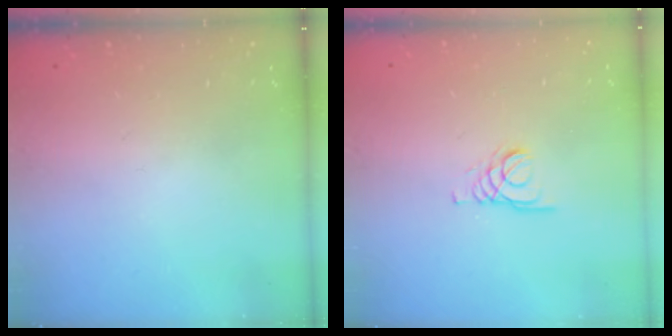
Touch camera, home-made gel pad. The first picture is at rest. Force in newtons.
{"total": 2.0, "press": 2.0, "slide": 0.1}